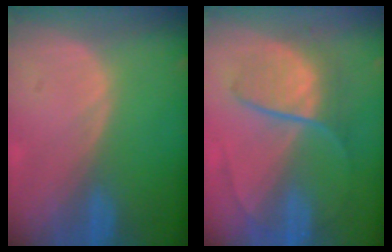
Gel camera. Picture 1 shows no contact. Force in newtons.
{"total": 6.8, "press": 6.7, "slide": 1.2}